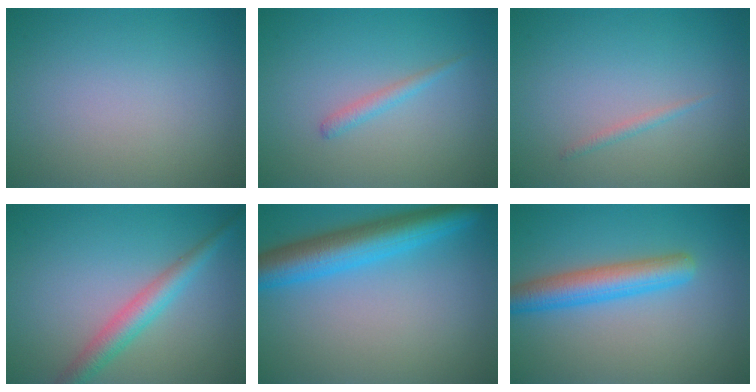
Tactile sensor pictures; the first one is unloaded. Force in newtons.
{"total": 1.2, "press": 1.1, "slide": 0.1}
{"total": 0.7, "press": 0.7, "slide": 0.1}
{"total": 3.3, "press": 3.3, "slide": 0.1}
{"total": 6.5, "press": 6.5, "slide": 0.3}
{"total": 4.7, "press": 4.7, "slide": 0.1}